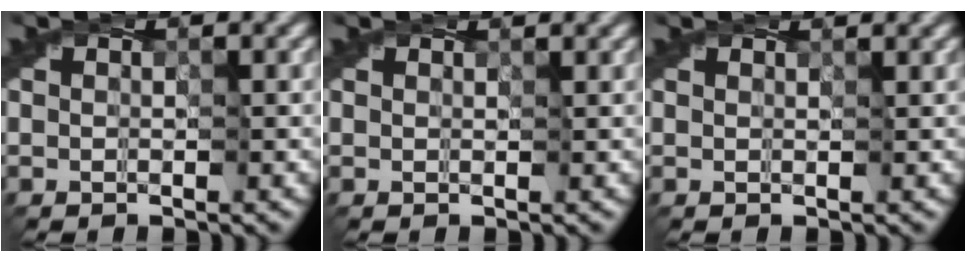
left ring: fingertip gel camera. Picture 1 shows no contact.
{"total": 0.9, "force": [0.8, 0.2, 0.5], "torque": [-0.004, 0.003, 0.005]}
{"total": 1.2, "force": [0.9, 0.3, 0.7], "torque": [-0.006, 0.005, 0.005]}